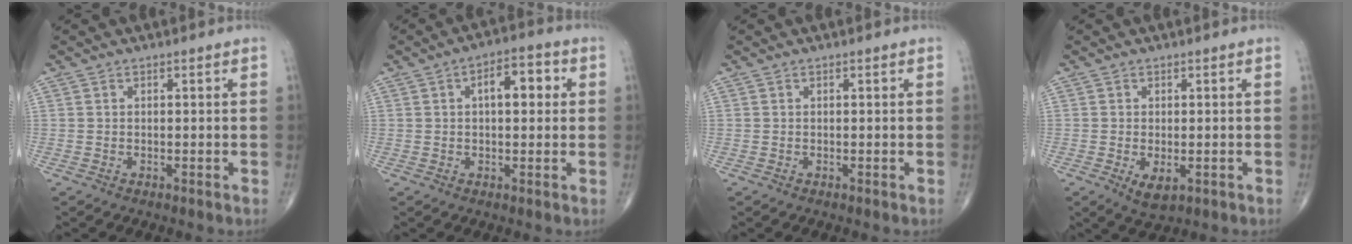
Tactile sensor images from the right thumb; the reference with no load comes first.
{"total": 7.5, "force": [1.6, 3.6, 6.3], "torque": [-0.075, 0.014, 0.017]}
{"total": 0.0}
{"total": 3.6, "force": [-1.1, 1.8, 2.9], "torque": [-0.047, -0.009, -0.010]}